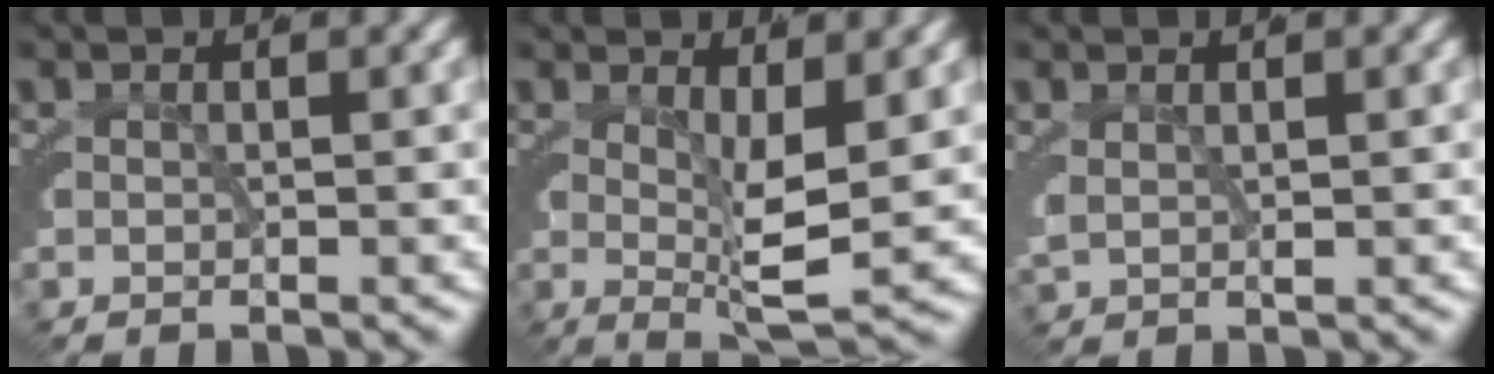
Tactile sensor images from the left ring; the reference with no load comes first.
{"total": 4.3, "force": [0.8, 0.5, 4.2], "torque": [-0.050, -0.016, 0.020]}
{"total": 1.1, "force": [0.9, 0.3, 0.6], "torque": [-0.017, -0.006, 0.026]}